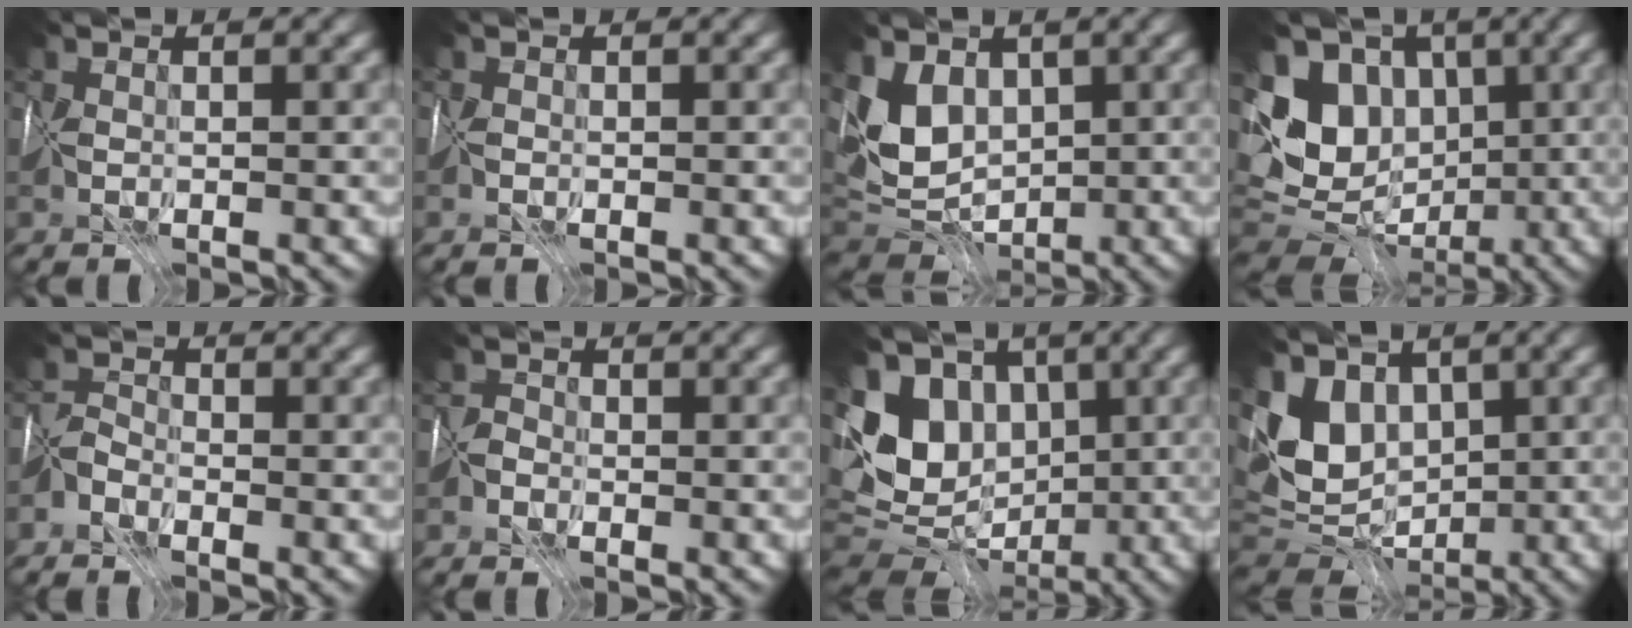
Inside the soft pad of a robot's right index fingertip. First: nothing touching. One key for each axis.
{"total": 0.7, "fx": -0.2, "fy": -0.4, "fz": -0.5, "tx": 0.005, "ty": 0.001, "tz": -0.008}
{"total": 4.0, "fx": 1.9, "fy": 2.8, "fz": 2.0, "tx": -0.049, "ty": -0.004, "tz": 0.034}
{"total": 10.3, "fx": 1.3, "fy": 8.3, "fz": 6.0, "tx": -0.119, "ty": 0.012, "tz": 0.036}
{"total": 1.4, "fx": -1.4, "fy": -0.2, "fz": -0.4, "tx": 0.003, "ty": 0.012, "tz": -0.038}
{"total": 1.2, "fx": -0.6, "fy": -0.5, "fz": -0.9, "tx": 0.014, "ty": 0.011, "tz": -0.020}
{"total": 8.9, "fx": 1.2, "fy": 7.0, "fz": 5.3, "tx": -0.109, "ty": 0.009, "tz": 0.014}
{"total": 5.7, "fx": 2.2, "fy": 4.2, "fz": 3.2, "tx": -0.075, "ty": -0.004, "tz": 0.039}